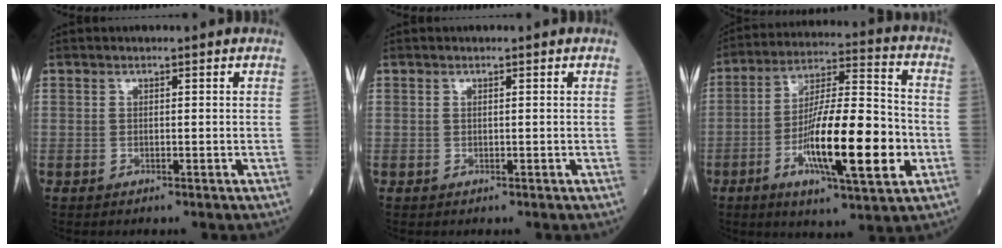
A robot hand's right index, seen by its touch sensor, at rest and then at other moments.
{"total": 0.0}
{"total": 17.9, "force": [-5.1, 2.8, 16.9], "torque": [-0.299, -0.008, -0.083]}